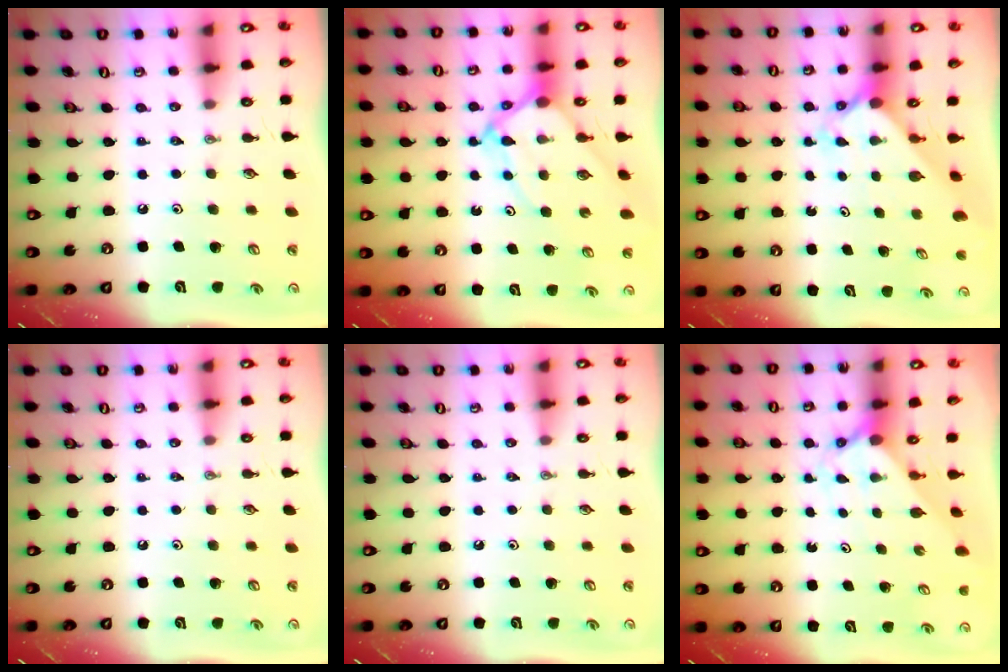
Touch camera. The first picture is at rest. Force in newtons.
{"total": 8.8, "press": 8.8, "slide": 0.7}
{"total": 2.5, "press": 2.5, "slide": 0.3}
{"total": 0.0}
{"total": 0.0}
{"total": 2.0, "press": 2.0, "slide": 0.2}